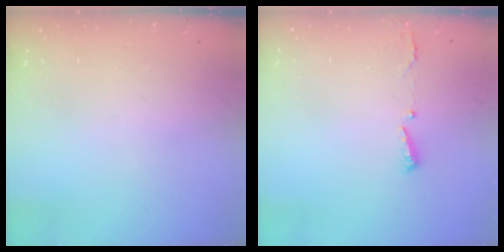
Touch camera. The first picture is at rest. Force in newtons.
{"total": 2.9, "press": 2.8, "slide": 0.6}